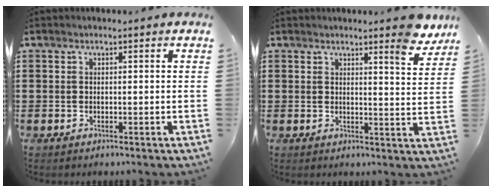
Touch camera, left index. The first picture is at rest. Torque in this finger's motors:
{"motor_torque": [0.12, -0.12, 0.07, 0.02]}